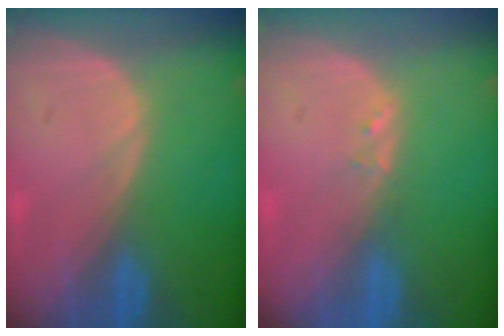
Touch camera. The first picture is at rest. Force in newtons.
{"total": 1.0, "press": 1.0, "slide": 0.2}